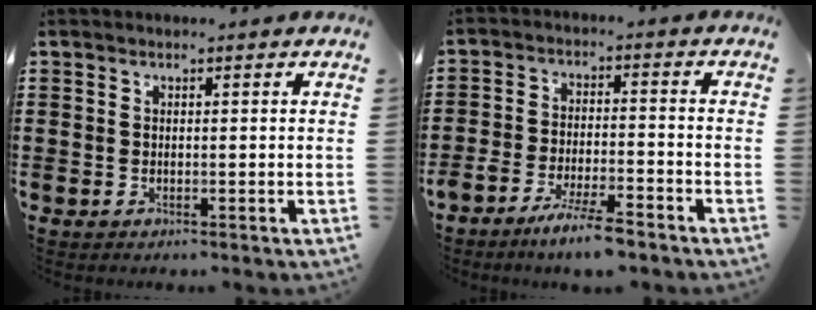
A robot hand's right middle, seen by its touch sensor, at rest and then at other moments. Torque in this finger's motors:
{"motor_torque": [1.36, -0.78, 0.33, 0.07]}